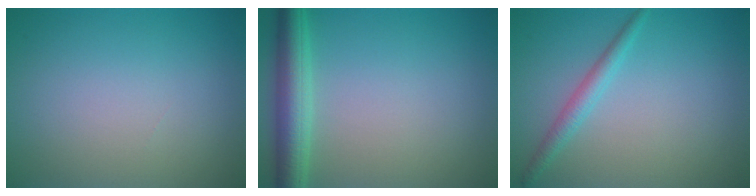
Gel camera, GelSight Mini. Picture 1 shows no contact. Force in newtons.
{"total": 4.4, "press": 4.4, "slide": 0.1}
{"total": 1.9, "press": 1.9, "slide": 0.1}